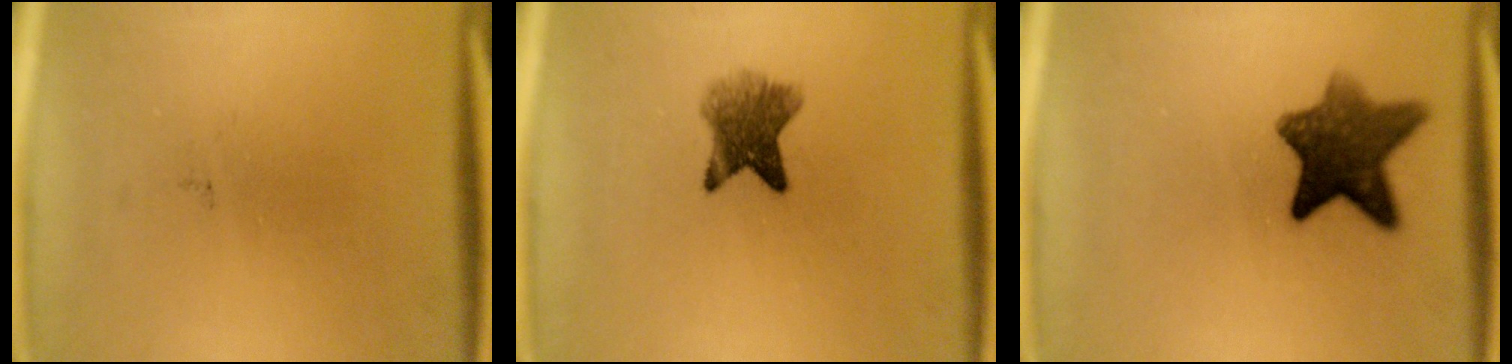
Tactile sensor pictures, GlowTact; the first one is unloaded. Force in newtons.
{"total": 5.7}
{"total": 9.6}